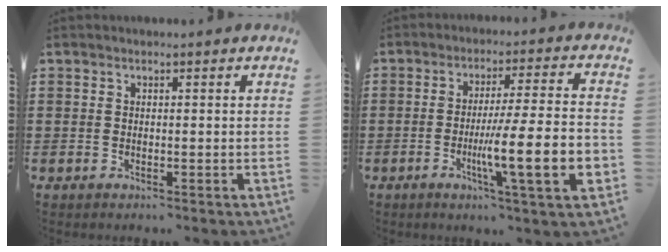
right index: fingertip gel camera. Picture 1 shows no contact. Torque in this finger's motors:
{"motor_torque": [2.14, 0.00, 0.87, 0.21]}